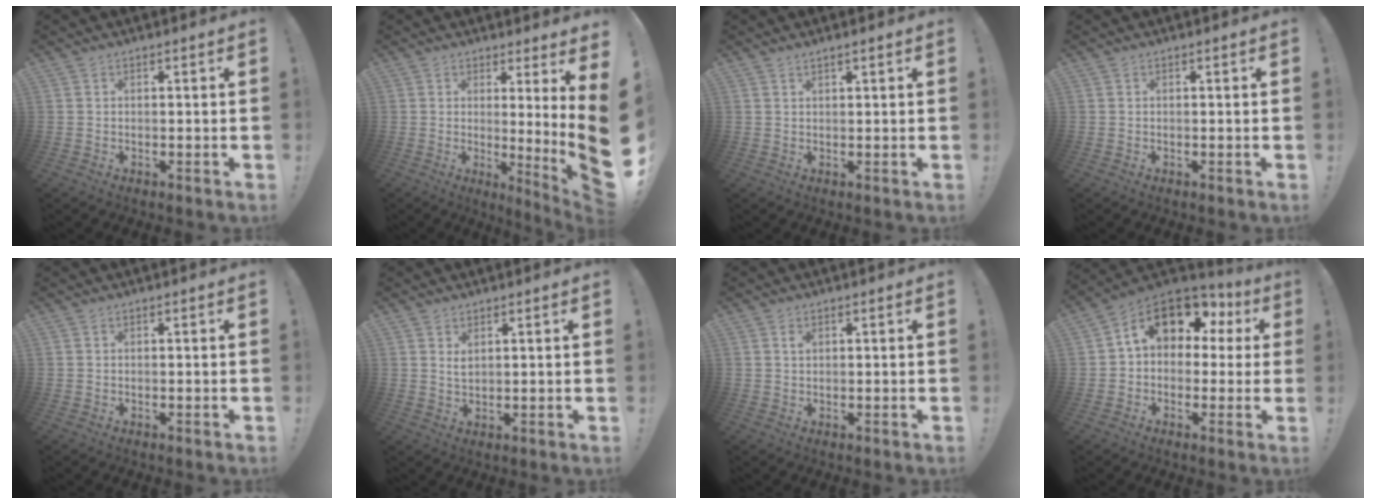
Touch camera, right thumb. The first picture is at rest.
{"total": 8.1, "force": [1.8, -1.6, 7.8], "torque": [-0.103, -0.057, 0.018]}
{"total": 1.2, "force": [1.0, 0.1, 0.7], "torque": [-0.008, -0.002, 0.016]}
{"total": 0.0}
{"total": 0.0}
{"total": 2.0, "force": [1.3, 0.8, 1.2], "torque": [-0.011, -0.010, 0.021]}
{"total": 0.9, "force": [0.6, 0.5, 0.5], "torque": [0.006, -0.006, 0.008]}
{"total": 13.0, "force": [5.4, 8.4, 8.4], "torque": [-0.126, -0.023, 0.096]}